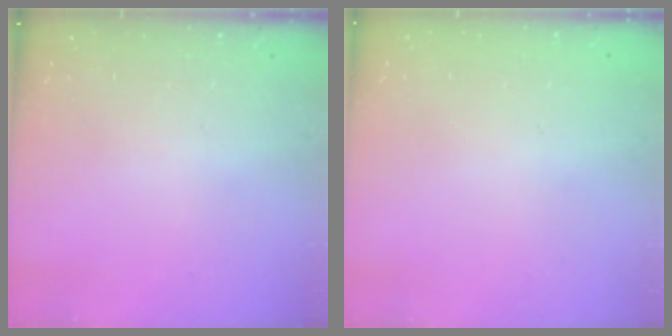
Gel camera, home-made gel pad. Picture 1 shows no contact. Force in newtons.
{"total": 0.0}